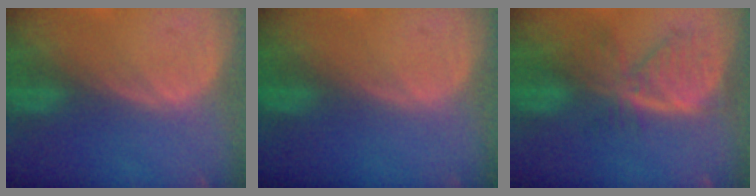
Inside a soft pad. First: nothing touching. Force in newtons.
{"total": 0.0}
{"total": 7.8, "press": 6.8, "slide": 3.7}